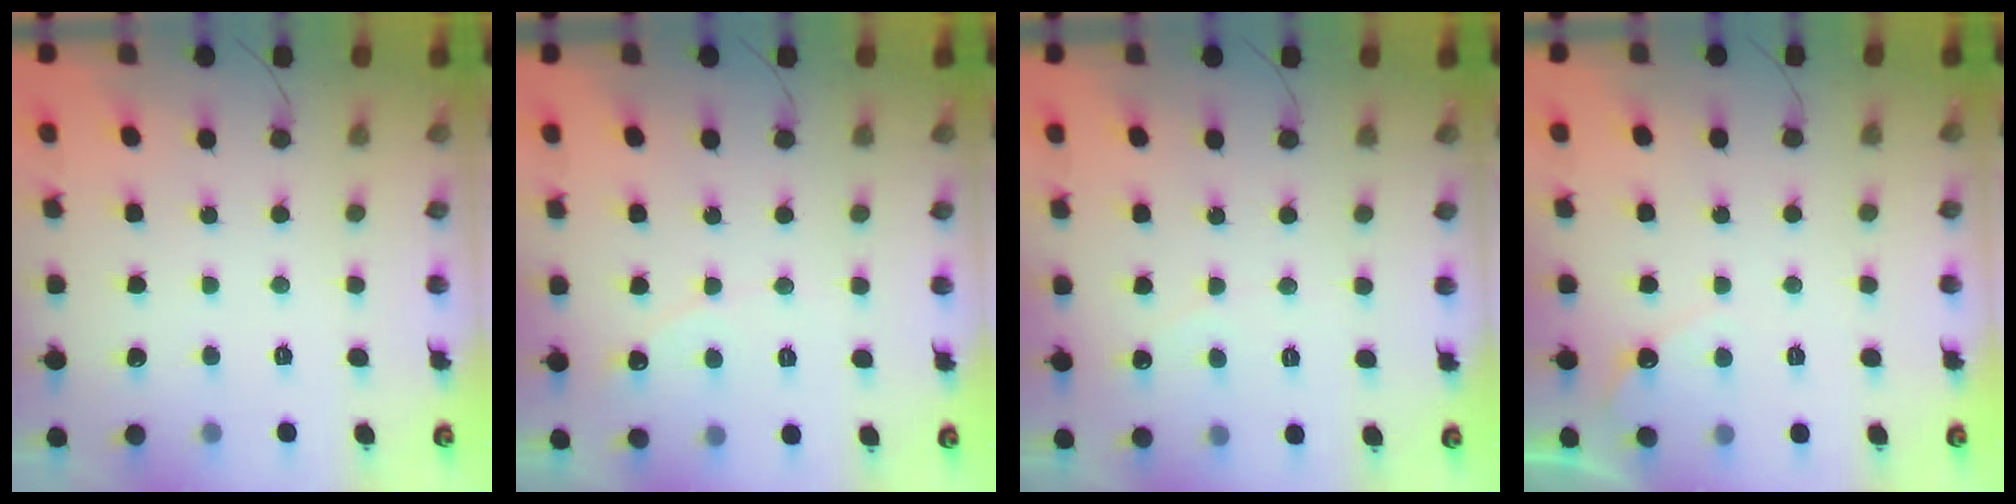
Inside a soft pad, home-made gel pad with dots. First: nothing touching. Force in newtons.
{"total": 3.9, "press": 3.9, "slide": 0.3}
{"total": 2.4, "press": 2.4, "slide": 0.2}
{"total": 3.4, "press": 3.4, "slide": 0.2}